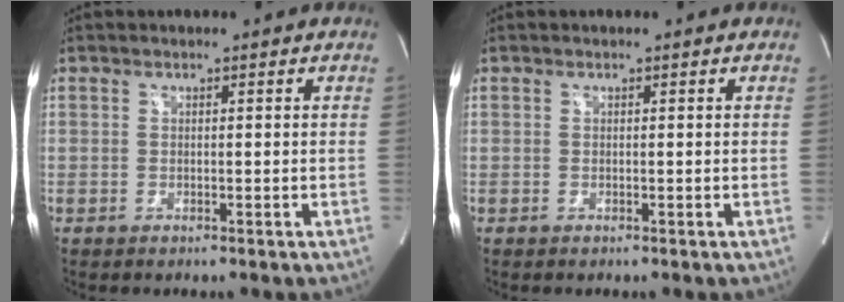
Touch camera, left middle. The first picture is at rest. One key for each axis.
{"total": 0.0}